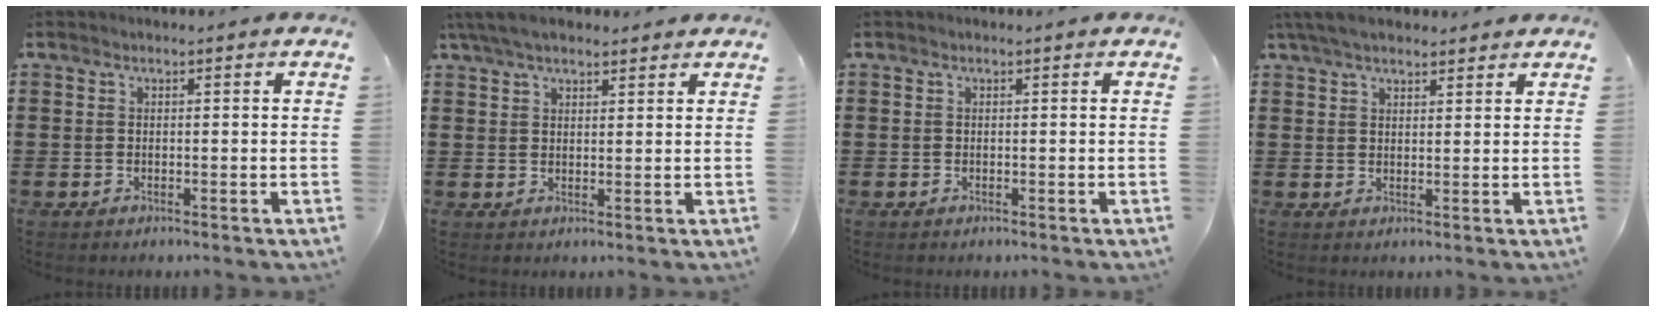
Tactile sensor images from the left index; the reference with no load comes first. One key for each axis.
{"total": 4.7, "fx": 3.9, "fy": 1.3, "fz": 2.3, "tx": -0.056, "ty": 0.001, "tz": 0.073}
{"total": 0.0}
{"total": 4.4, "fx": 3.7, "fy": 1.2, "fz": 2.1, "tx": -0.050, "ty": 0.001, "tz": 0.070}